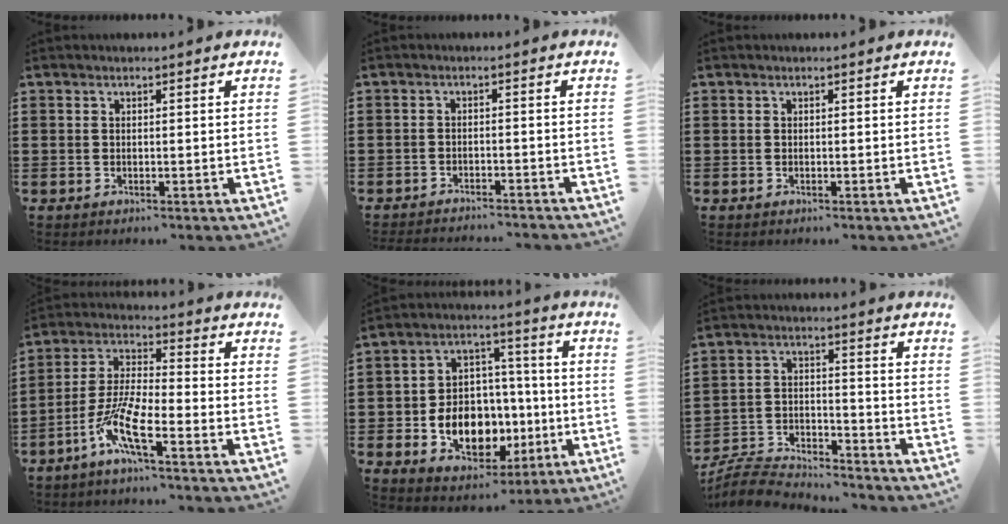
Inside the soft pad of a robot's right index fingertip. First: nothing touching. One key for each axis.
{"total": 2.2, "fx": -2.2, "fy": -0.2, "fz": -0.1, "tx": -0.001, "ty": 0.001, "tz": -0.047}
{"total": 0.0}
{"total": 8.6, "fx": -4.9, "fy": 1.6, "fz": 6.9, "tx": -0.161, "ty": -0.008, "tz": -0.097}
{"total": 10.7, "fx": -2.7, "fy": 8.1, "fz": 6.5, "tx": -0.125, "ty": 0.008, "tz": -0.045}
{"total": 6.4, "fx": -6.3, "fy": 0.9, "fz": 0.9, "tx": -0.030, "ty": 0.006, "tz": -0.128}